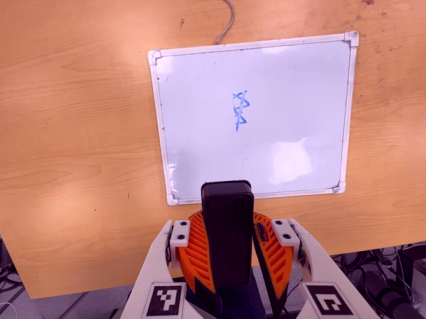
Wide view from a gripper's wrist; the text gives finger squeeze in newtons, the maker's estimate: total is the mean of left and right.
{"total": 9.8, "left": 9.5, "right": 10.1}